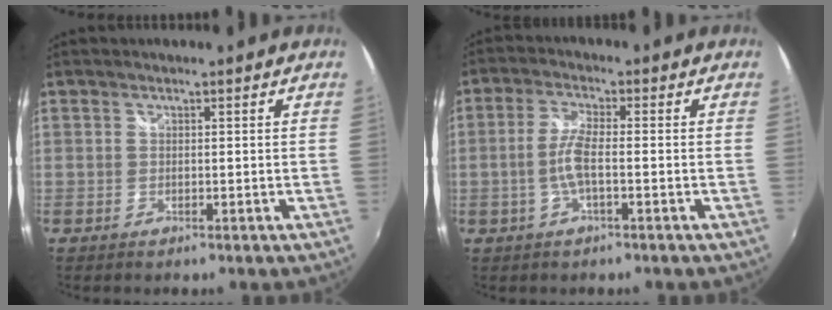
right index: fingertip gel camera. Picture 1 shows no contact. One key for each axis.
{"total": 5.1, "fx": -1.2, "fy": 0.9, "fz": 4.9, "tx": -0.105, "ty": 0.002, "tz": -0.024}